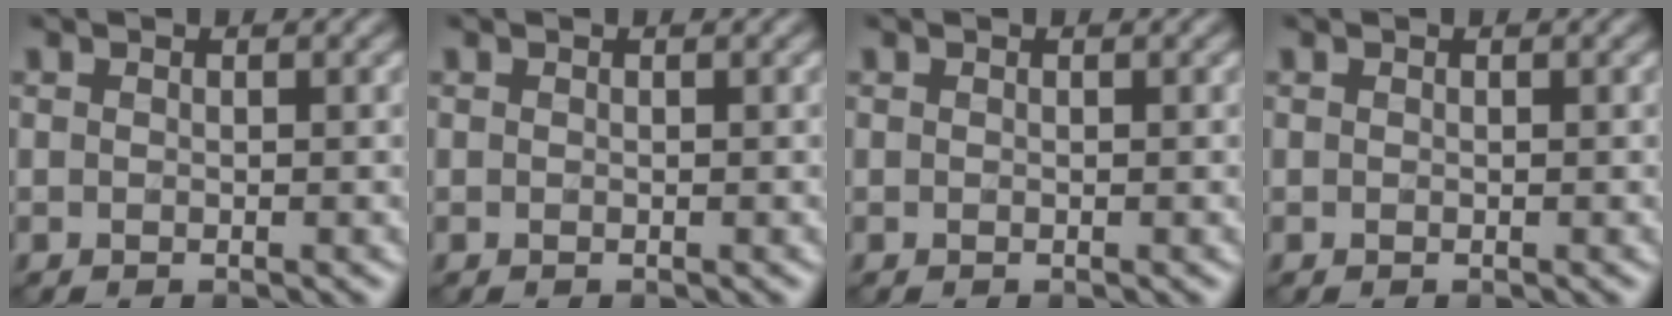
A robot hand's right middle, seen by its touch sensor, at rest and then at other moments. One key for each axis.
{"total": 0.0}
{"total": 0.0}
{"total": 0.0}